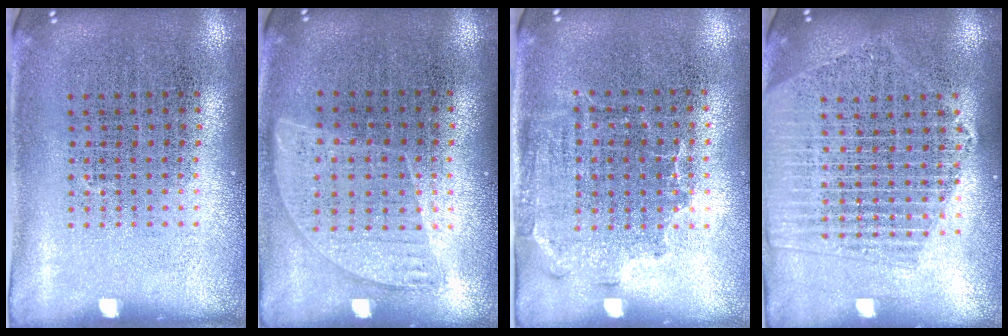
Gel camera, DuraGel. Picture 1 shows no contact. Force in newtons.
{"total": 0.9, "press": 0.7, "slide": 0.5}
{"total": 1.5, "press": 1.1, "slide": 0.9}
{"total": 2.0, "press": 1.8, "slide": 0.9}